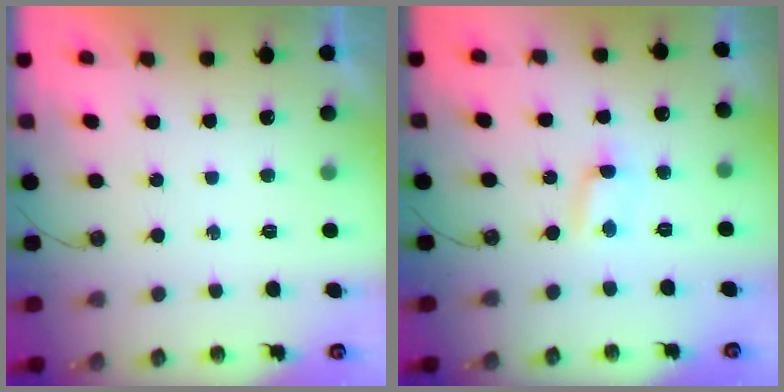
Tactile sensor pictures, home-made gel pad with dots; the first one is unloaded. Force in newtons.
{"total": 1.8, "press": 1.8, "slide": 0.2}